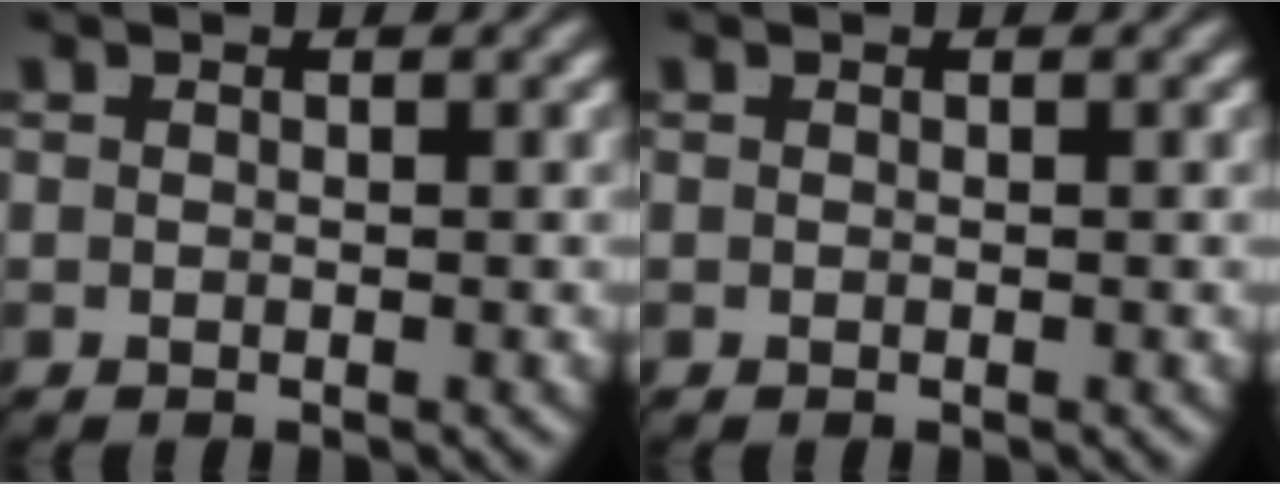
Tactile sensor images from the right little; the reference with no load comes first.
{"total": 0.0}